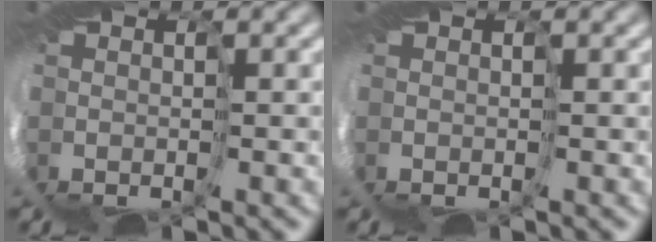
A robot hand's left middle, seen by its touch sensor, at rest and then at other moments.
{"total": 0.0}